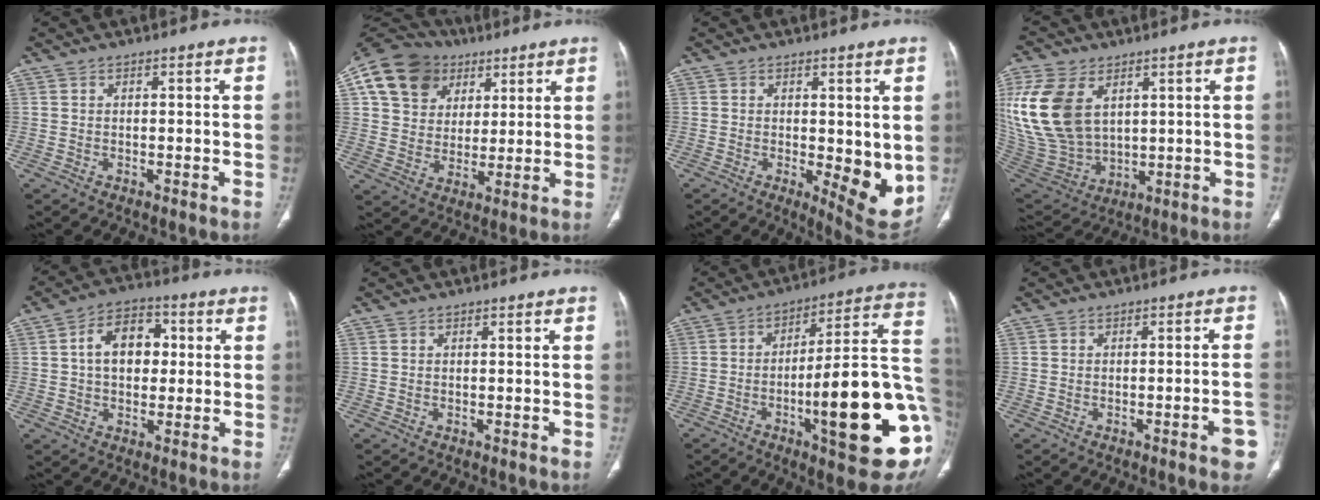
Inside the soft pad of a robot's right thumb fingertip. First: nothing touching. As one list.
[{"total": 16.7, "force": [7.2, 13.3, 7.0], "torque": [-0.110, 0.011, 0.127]}, {"total": 9.0, "force": [-0.3, 3.5, 8.3], "torque": [-0.095, -0.024, 0.006]}, {"total": 20.3, "force": [6.0, 13.4, 14.0], "torque": [-0.304, -0.028, 0.135]}, {"total": 10.6, "force": [1.5, 7.3, 7.5], "torque": [-0.095, 0.017, 0.020]}, {"total": 0.0}, {"total": 26.4, "force": [-6.0, 6.2, 24.9], "torque": [-0.294, 0.013, -0.080]}, {"total": 4.9, "force": [-2.4, 0.7, 4.2], "torque": [-0.048, 0.015, -0.028]}]